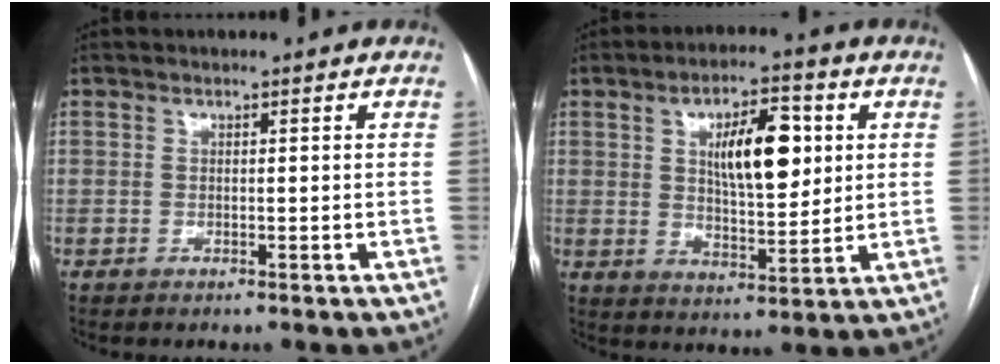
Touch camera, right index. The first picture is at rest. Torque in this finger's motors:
{"motor_torque": [0.59, 0.27, 0.29, 0.11]}